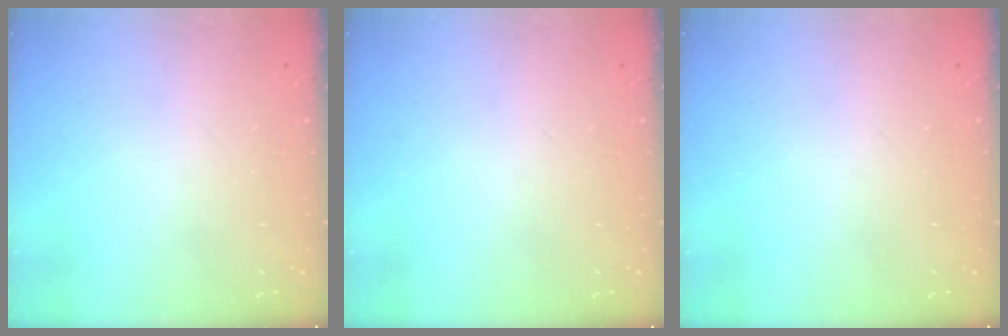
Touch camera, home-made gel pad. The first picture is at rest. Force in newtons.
{"total": 0.0}
{"total": 0.0}